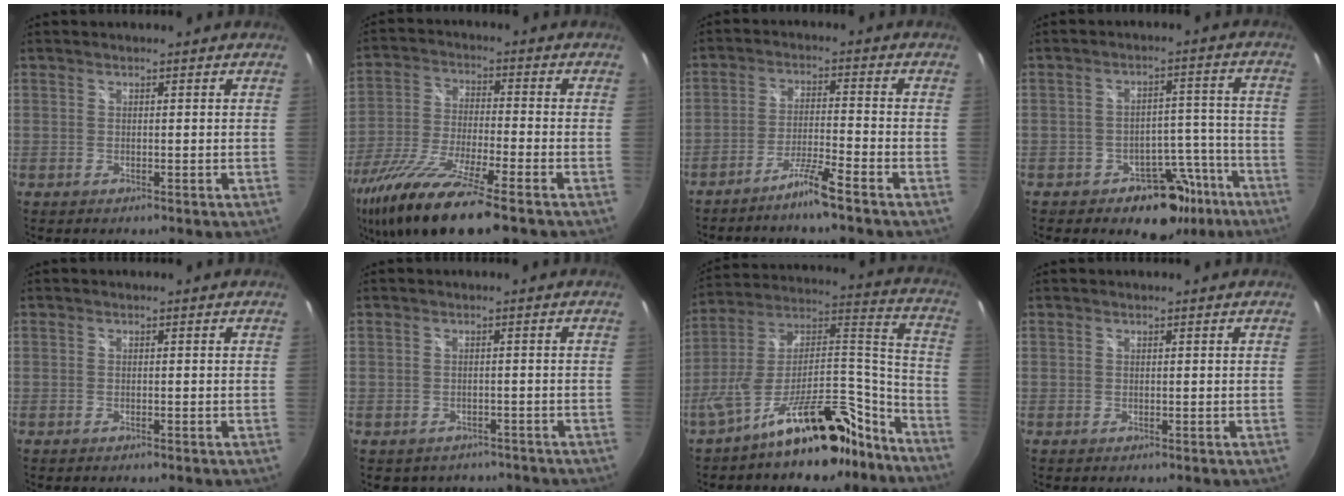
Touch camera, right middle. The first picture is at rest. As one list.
[{"total": 18.5, "force": [-13.0, 2.5, 12.9], "torque": [-0.264, -0.056, -0.238]}, {"total": 5.3, "force": [-4.3, -1.1, 2.8], "torque": [-0.073, 0.005, -0.080]}, {"total": 10.3, "force": [-7.0, 6.6, 3.7], "torque": [-0.042, 0.045, -0.075]}, {"total": 0.5, "force": [-0.5, 0.1, 0.2], "torque": [-0.002, -0.002, -0.009]}, {"total": 4.7, "force": [-3.7, 2.8, 1.0], "torque": [-0.020, -0.005, -0.041]}, {"total": 20.2, "force": [-15.1, 6.9, 11.6], "torque": [-0.183, 0.040, -0.232]}, {"total": 0.0}]